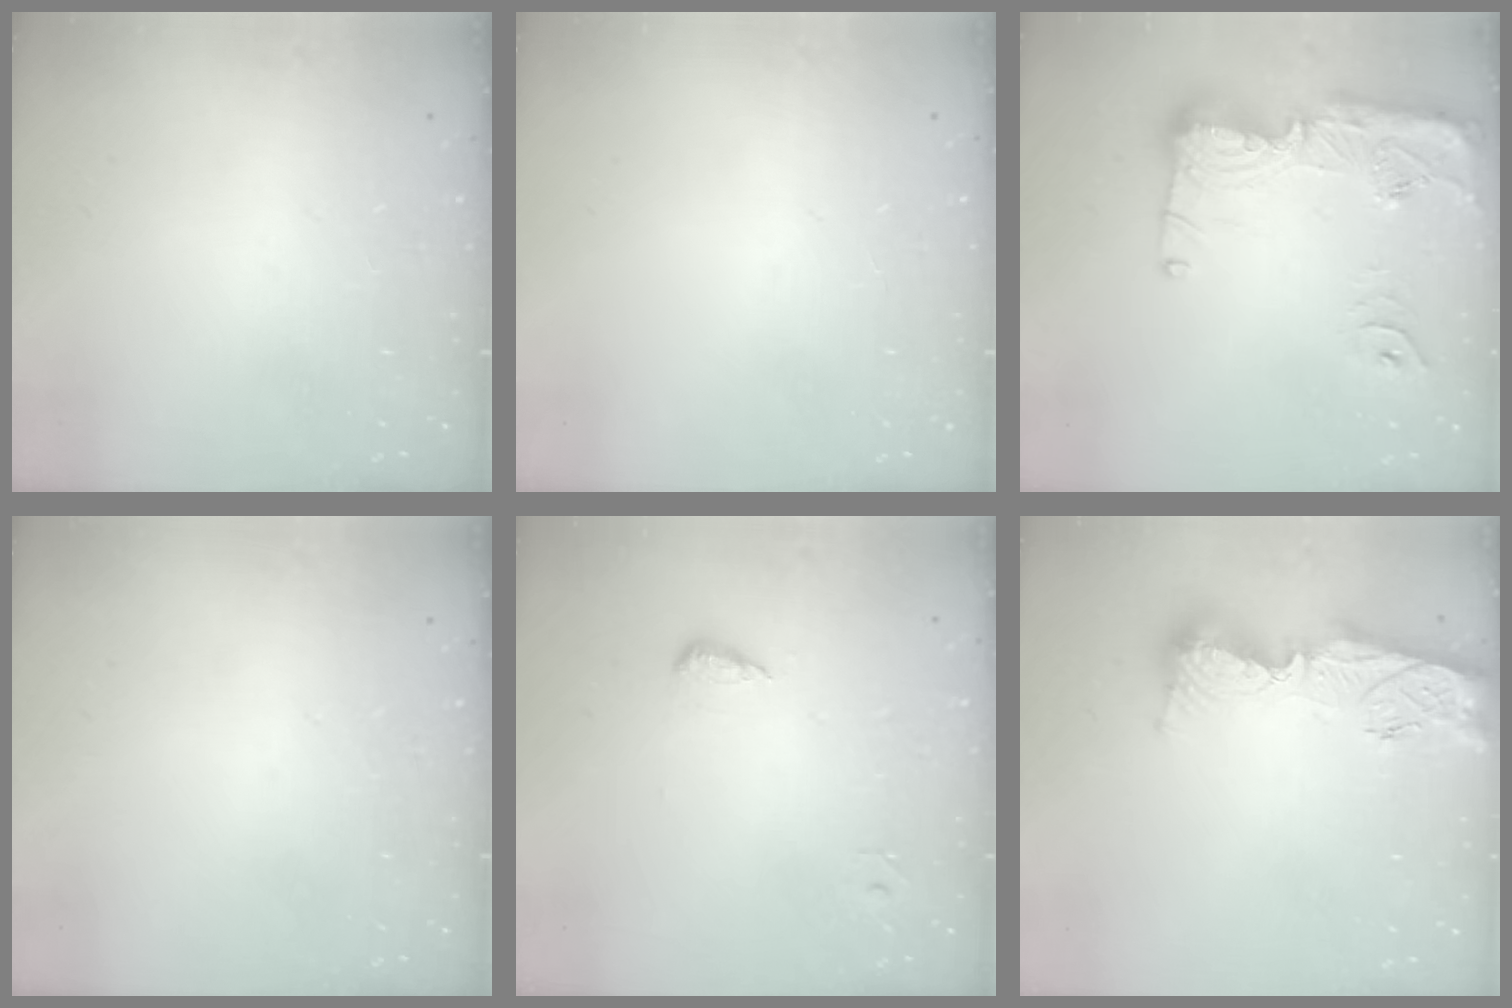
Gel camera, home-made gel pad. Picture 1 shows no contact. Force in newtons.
{"total": 0.0}
{"total": 17.9, "press": 17.8, "slide": 1.4}
{"total": 0.0}
{"total": 5.5, "press": 5.5, "slide": 1.0}
{"total": 14.6, "press": 14.5, "slide": 1.4}